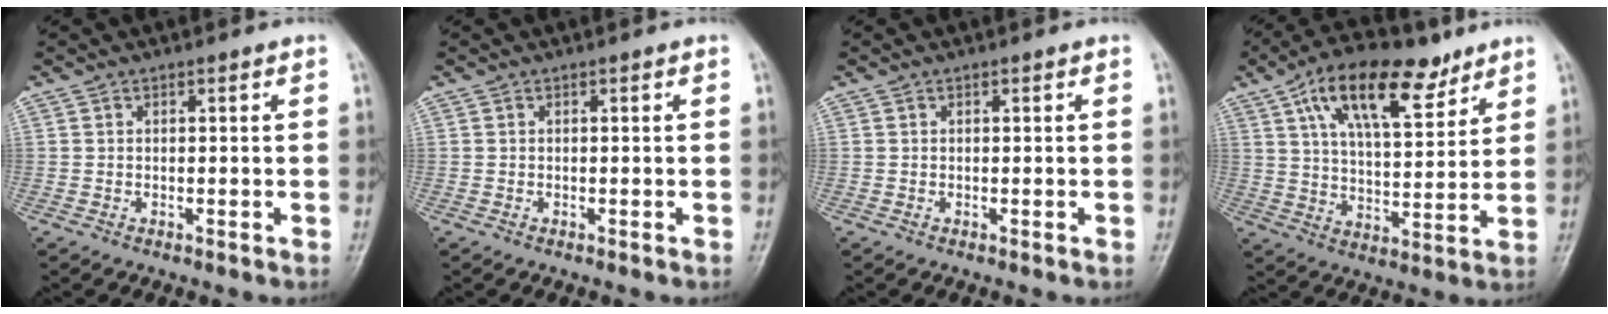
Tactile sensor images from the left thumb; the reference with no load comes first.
{"total": 0.0}
{"total": 0.0}
{"total": 17.0, "force": [9.3, 7.7, 12.0], "torque": [-0.165, -0.026, 0.157]}